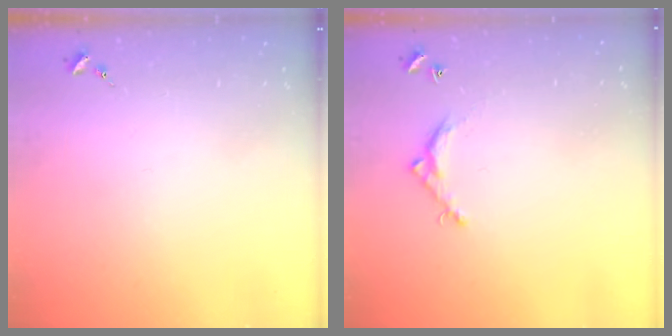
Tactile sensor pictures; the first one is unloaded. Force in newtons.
{"total": 5.5, "press": 5.5, "slide": 0.3}